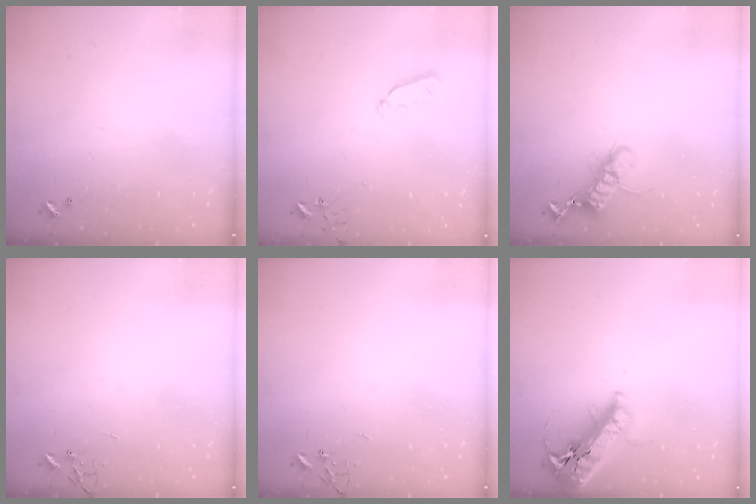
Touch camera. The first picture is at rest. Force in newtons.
{"total": 3.7, "press": 3.7, "slide": 0.5}
{"total": 12.5, "press": 12.5, "slide": 0.4}
{"total": 0.0}
{"total": 0.0}
{"total": 21.2, "press": 20.8, "slide": 4.0}